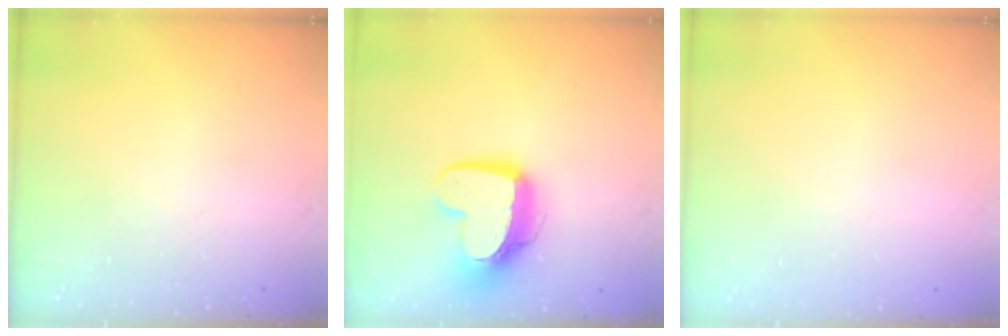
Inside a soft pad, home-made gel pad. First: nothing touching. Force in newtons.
{"total": 14.4, "press": 14.3, "slide": 1.3}
{"total": 0.0}